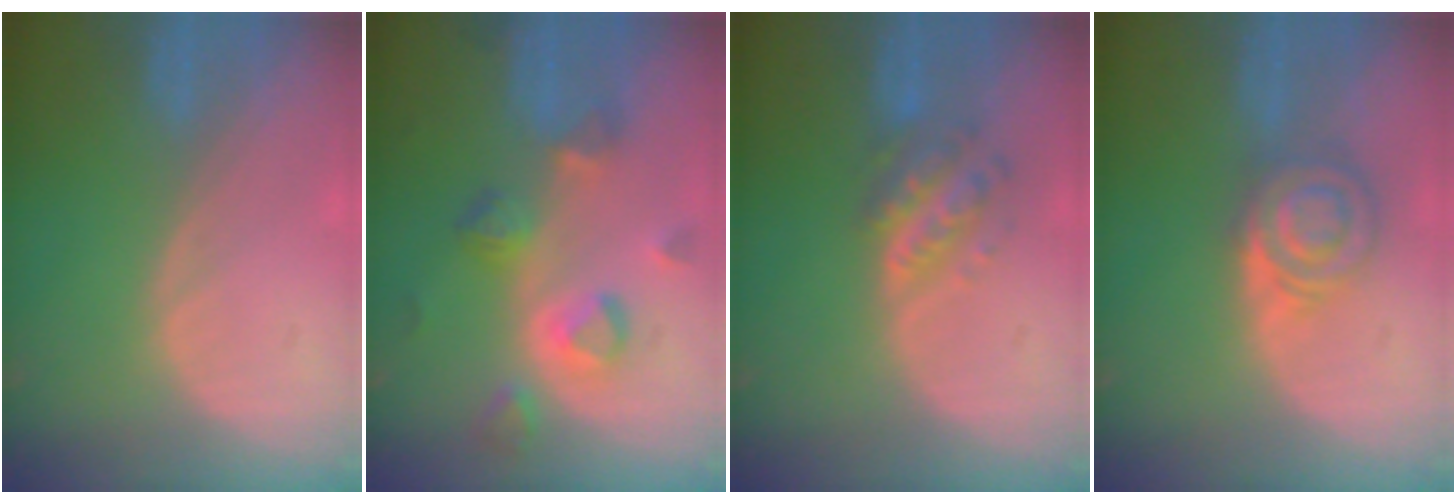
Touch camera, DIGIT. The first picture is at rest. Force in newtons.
{"total": 7.5, "press": 7.4, "slide": 1.4}
{"total": 5.8, "press": 5.3, "slide": 2.3}
{"total": 5.9, "press": 5.9, "slide": 0.6}